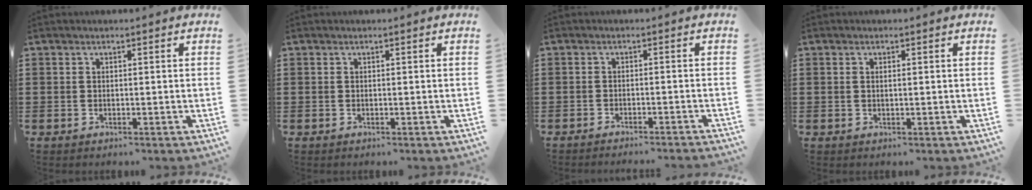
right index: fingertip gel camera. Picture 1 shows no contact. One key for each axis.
{"total": 0.0}
{"total": 1.6, "fx": -1.5, "fy": -0.3, "fz": 0.4, "tx": -0.006, "ty": 0.002, "tz": -0.029}
{"total": 0.8, "fx": 0.1, "fy": 0.2, "fz": 0.7, "tx": -0.015, "ty": 0.000, "tz": 0.001}